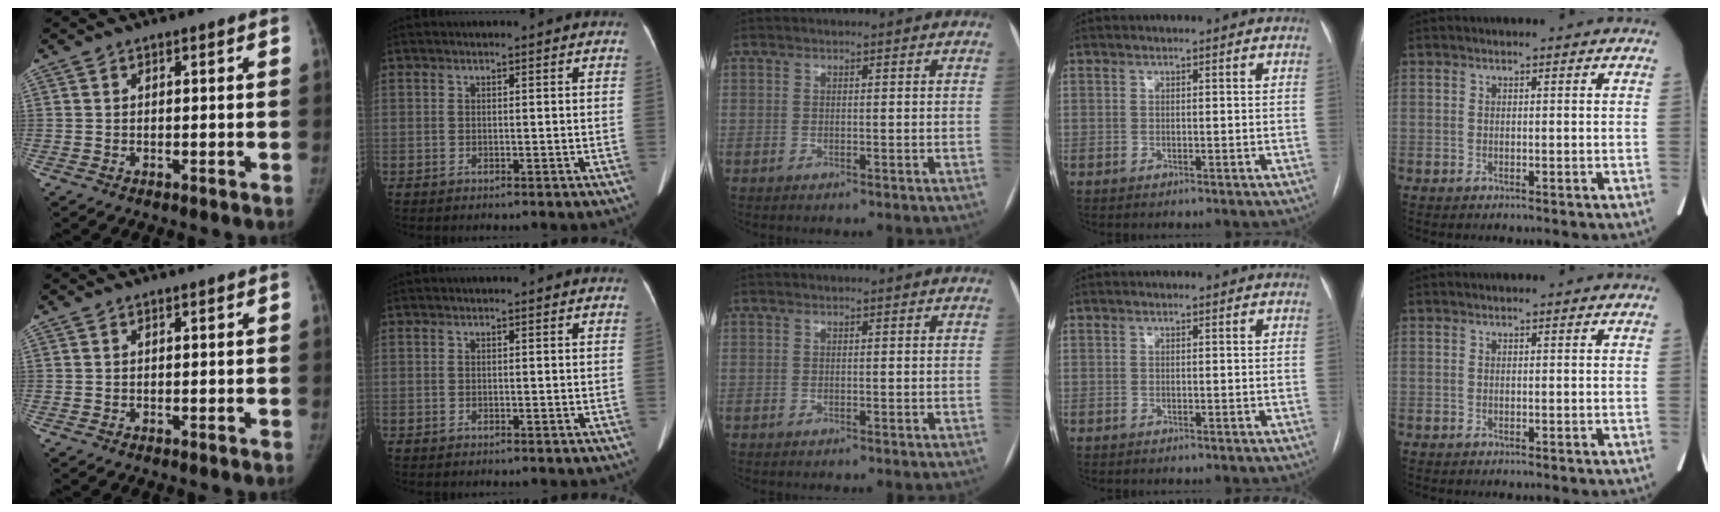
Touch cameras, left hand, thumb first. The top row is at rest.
{}